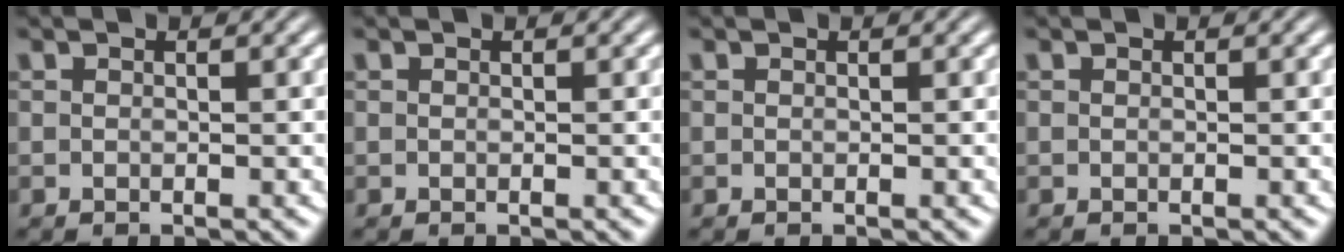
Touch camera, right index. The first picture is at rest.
{"total": 0.0}
{"total": 0.0}
{"total": 0.0}